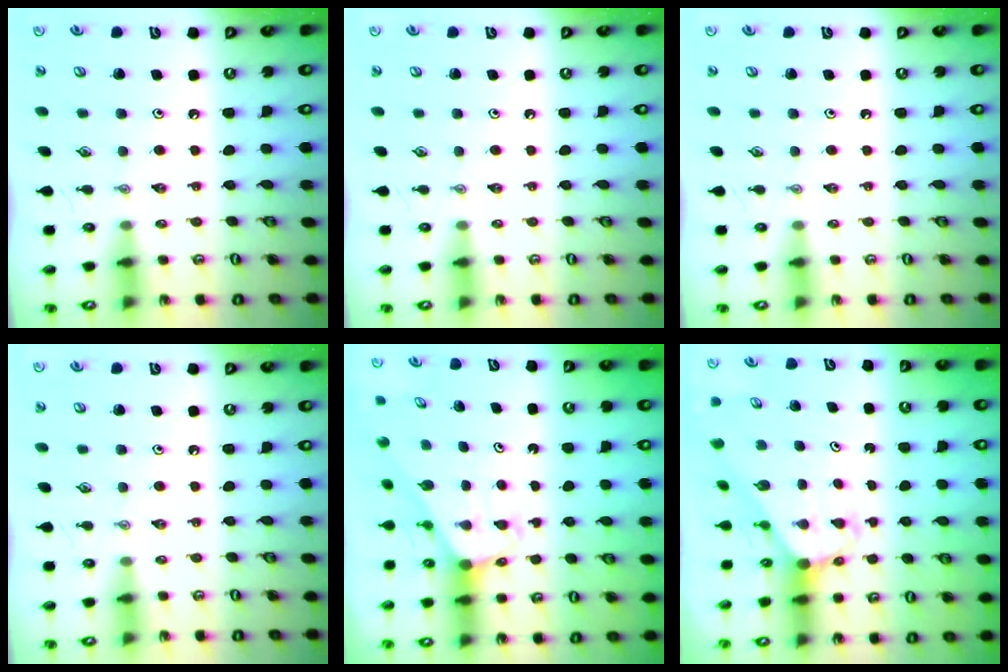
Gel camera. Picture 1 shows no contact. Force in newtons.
{"total": 0.0}
{"total": 0.0}
{"total": 0.0}
{"total": 2.1, "press": 2.1, "slide": 0.2}
{"total": 3.2, "press": 3.2, "slide": 0.2}